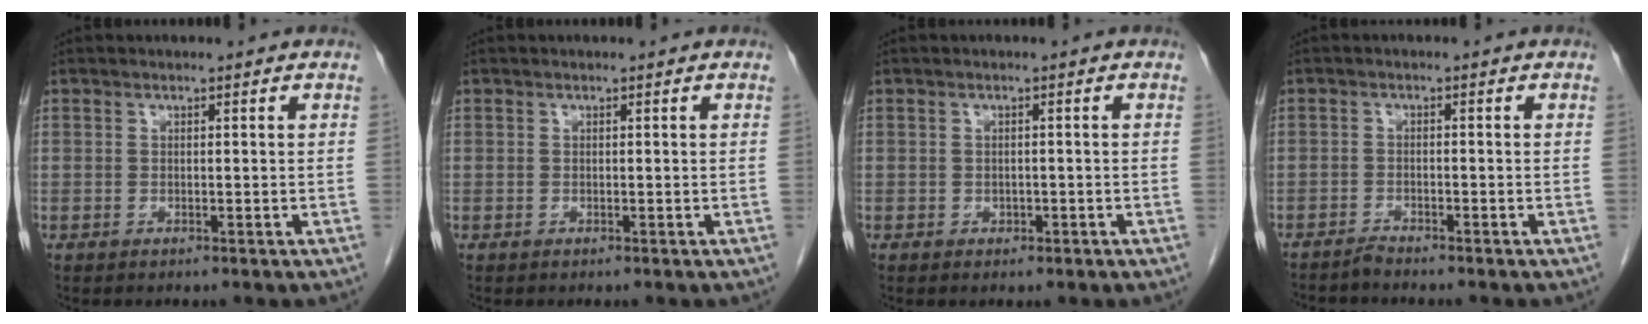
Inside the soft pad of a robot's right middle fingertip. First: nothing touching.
{"total": 0.0}
{"total": 0.9, "force": [-0.4, 0.7, 0.4], "torque": [-0.008, 0.001, -0.003]}
{"total": 1.6, "force": [-1.5, -0.3, 0.0], "torque": [0.000, -0.004, -0.029]}